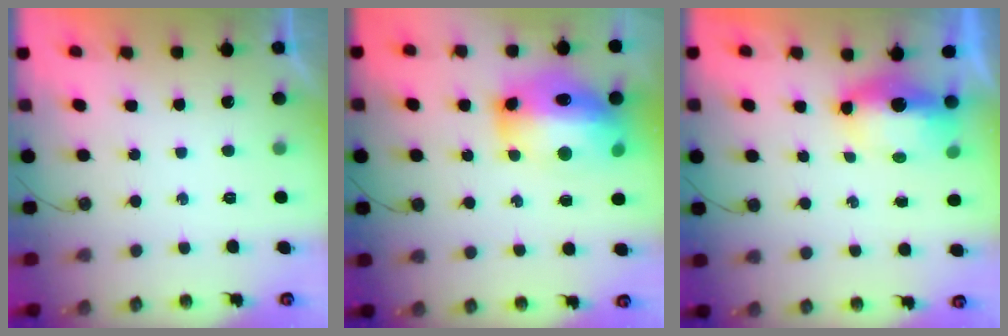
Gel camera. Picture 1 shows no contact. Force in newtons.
{"total": 20.4, "press": 20.3, "slide": 2.3}
{"total": 7.8, "press": 7.6, "slide": 2.0}